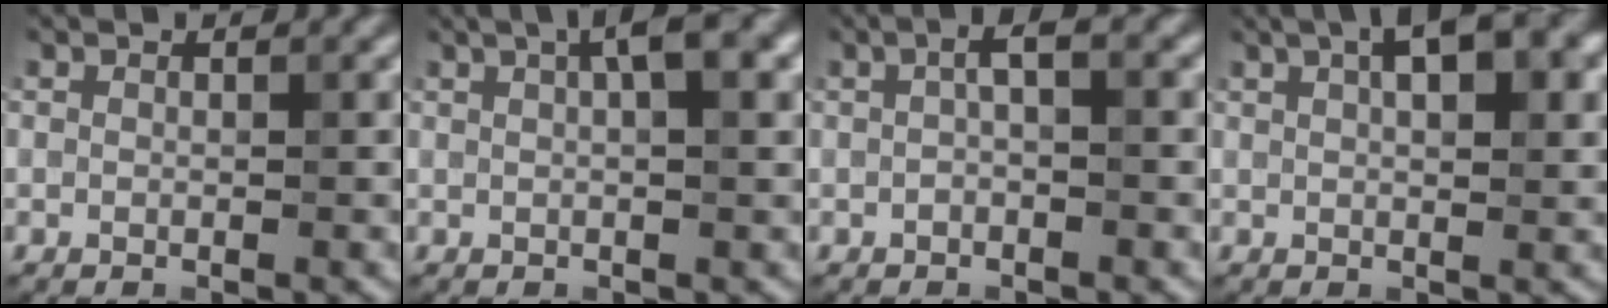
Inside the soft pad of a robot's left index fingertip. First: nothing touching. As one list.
[{"total": 4.0, "force": [1.7, 0.8, 3.6], "torque": [-0.052, 0.012, 0.023]}, {"total": 1.7, "force": [0.0, 0.4, 1.6], "torque": [-0.032, 0.007, -0.003]}, {"total": 5.7, "force": [2.4, 2.0, 4.8], "torque": [-0.064, 0.015, 0.029]}]